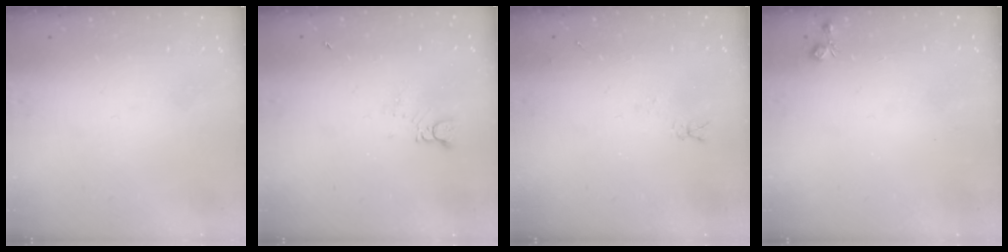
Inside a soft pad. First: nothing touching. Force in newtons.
{"total": 1.5, "press": 1.4, "slide": 0.2}
{"total": 4.8, "press": 4.8, "slide": 0.7}
{"total": 4.7, "press": 4.7, "slide": 0.7}